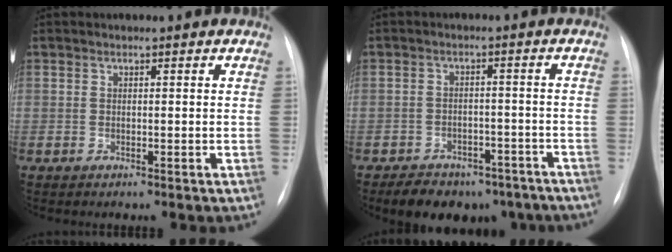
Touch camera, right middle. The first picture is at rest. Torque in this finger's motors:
{"motor_torque": [0.19, -0.28, 0.14, 0.07]}